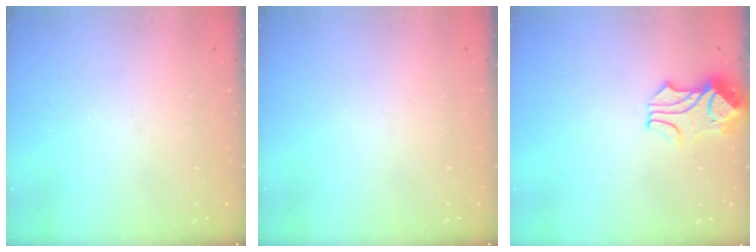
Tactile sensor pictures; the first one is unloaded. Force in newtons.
{"total": 0.0}
{"total": 1.9, "press": 1.5, "slide": 1.1}